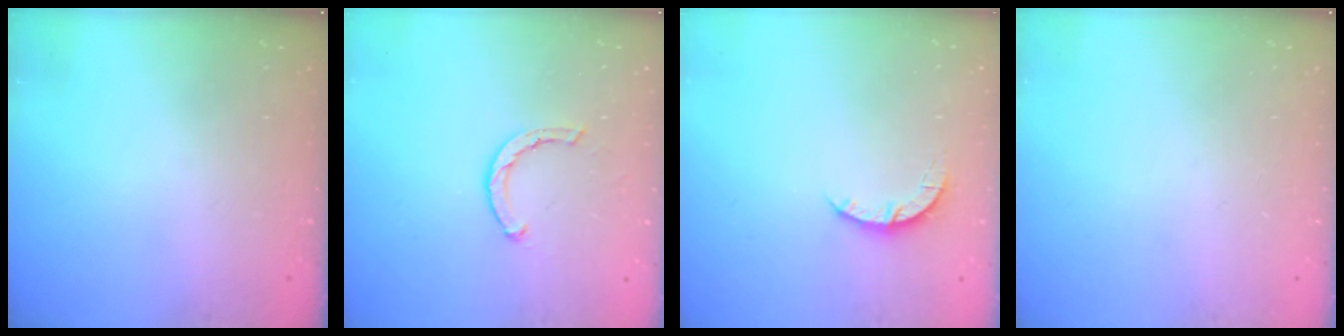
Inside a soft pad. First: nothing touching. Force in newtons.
{"total": 2.1, "press": 2.1, "slide": 0.1}
{"total": 3.5, "press": 3.5, "slide": 0.4}
{"total": 0.0}